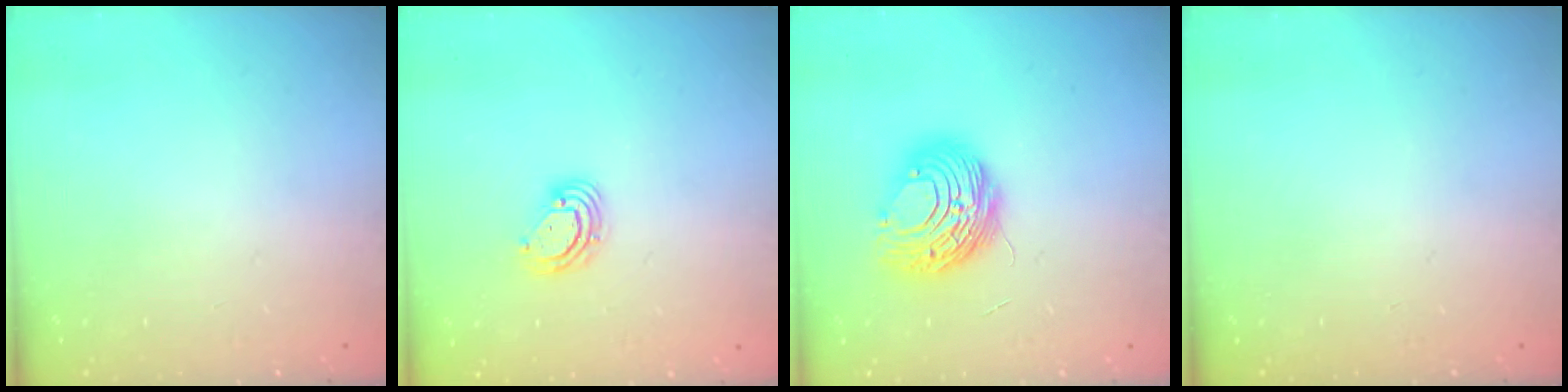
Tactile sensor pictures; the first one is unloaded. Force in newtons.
{"total": 4.9, "press": 4.8, "slide": 0.6}
{"total": 10.6, "press": 10.5, "slide": 1.5}
{"total": 0.0}